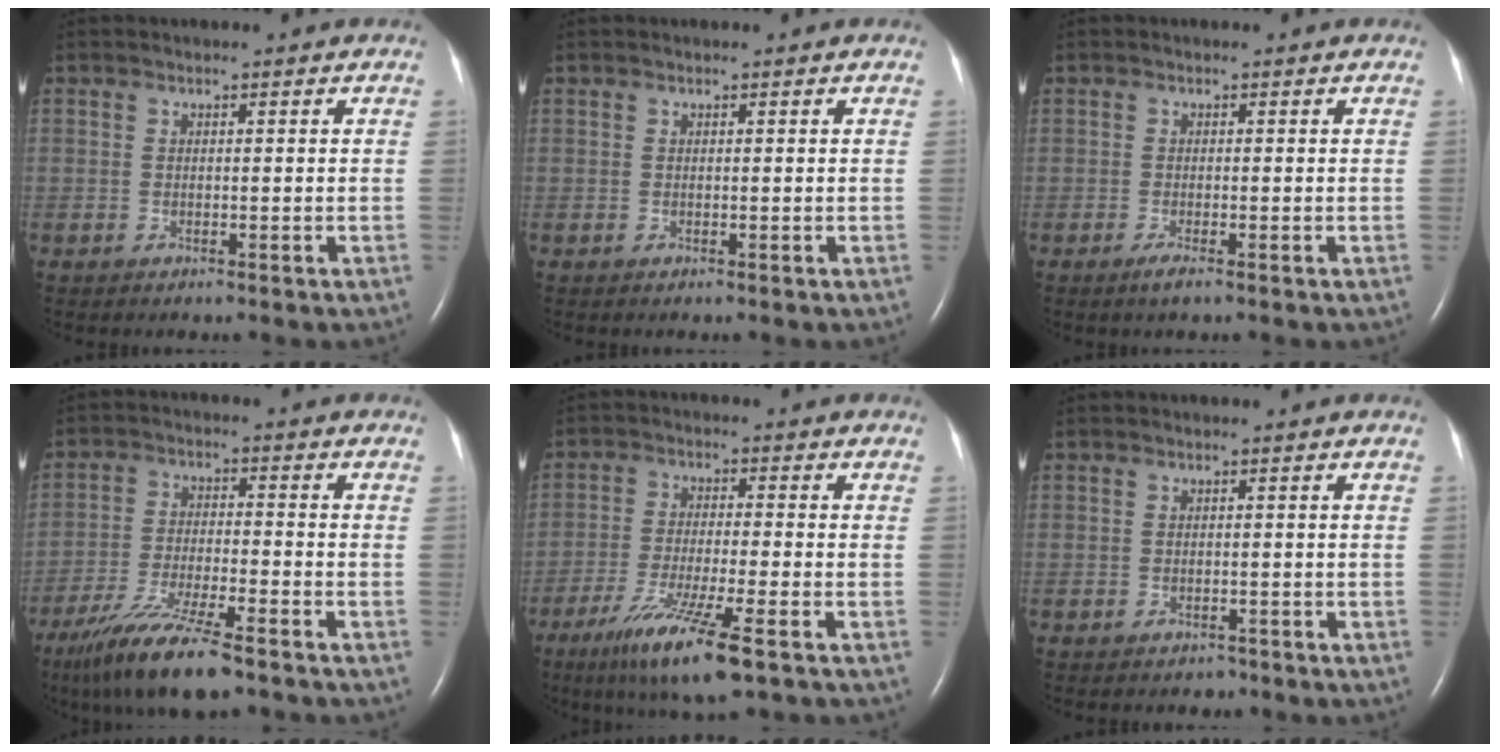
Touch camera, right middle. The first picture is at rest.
{"total": 0.0}
{"total": 1.3, "force": [-0.8, -0.1, 1.0], "torque": [-0.020, -0.004, -0.018]}
{"total": 12.0, "force": [-8.9, 0.8, 7.9], "torque": [-0.151, -0.034, -0.156]}
{"total": 10.4, "force": [-6.0, -0.1, 8.5], "torque": [-0.163, -0.032, -0.106]}
{"total": 1.1, "force": [-1.0, 0.6, 0.0], "torque": [-0.001, 0.002, -0.015]}